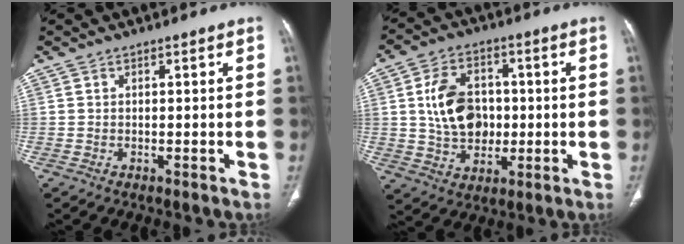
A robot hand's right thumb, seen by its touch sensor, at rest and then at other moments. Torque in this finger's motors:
{"motor_torque": [-0.39, 0.74, 0.76, 0.52, 0.11]}